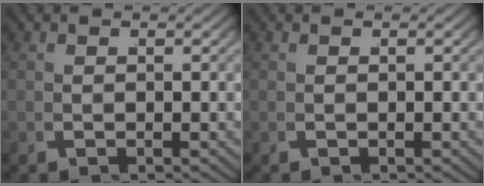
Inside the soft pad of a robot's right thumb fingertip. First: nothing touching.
{"total": 0.0}